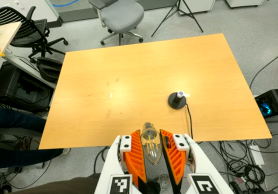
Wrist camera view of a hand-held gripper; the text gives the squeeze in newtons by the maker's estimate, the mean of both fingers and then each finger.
{"total": 10.2, "left": 10.1, "right": 10.3}